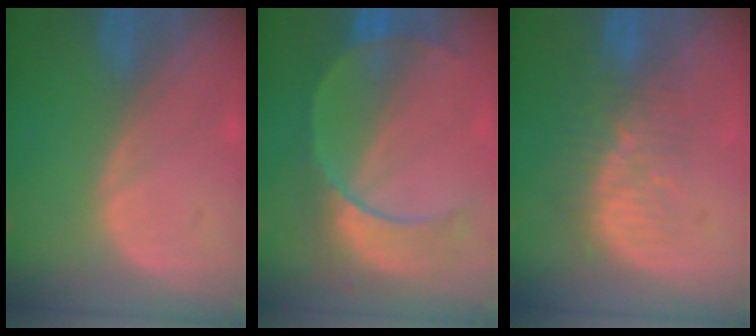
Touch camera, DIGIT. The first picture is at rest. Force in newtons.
{"total": 9.4, "press": 8.5, "slide": 4.0}
{"total": 8.4, "press": 7.5, "slide": 3.8}